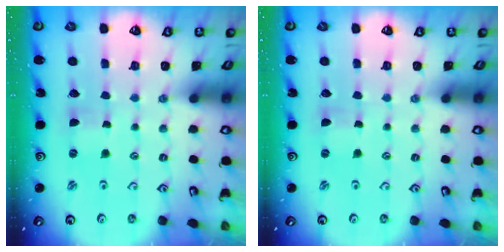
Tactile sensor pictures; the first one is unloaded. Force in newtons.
{"total": 0.0}